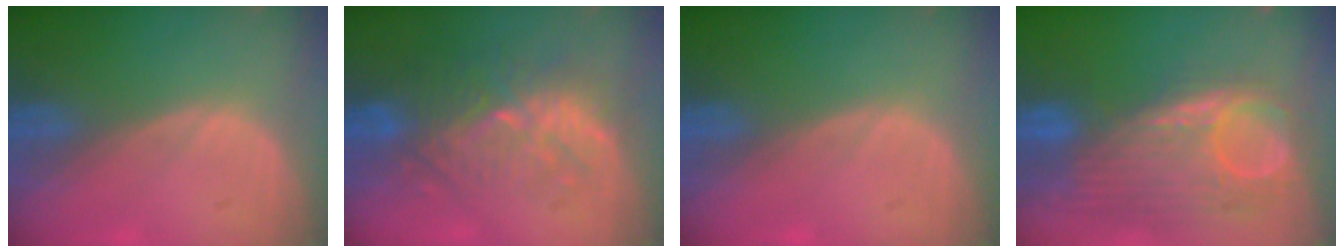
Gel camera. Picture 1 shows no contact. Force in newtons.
{"total": 9.7, "press": 9.1, "slide": 3.2}
{"total": 0.0}
{"total": 12.0, "press": 10.4, "slide": 6.0}